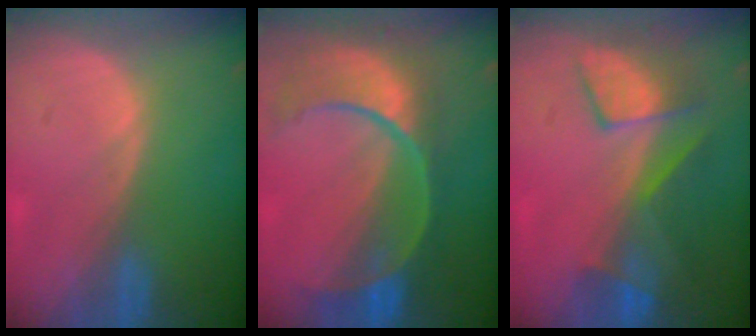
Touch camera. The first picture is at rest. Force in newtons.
{"total": 11.2, "press": 9.3, "slide": 6.1}
{"total": 8.0, "press": 7.5, "slide": 2.8}